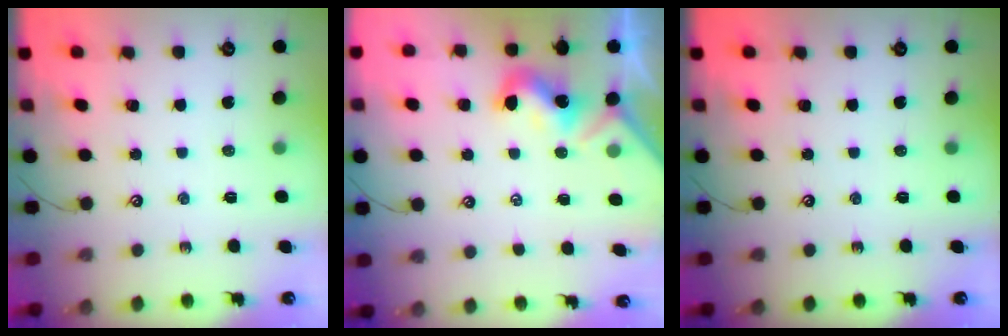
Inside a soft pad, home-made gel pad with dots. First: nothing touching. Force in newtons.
{"total": 1.8, "press": 1.7, "slide": 0.3}
{"total": 0.0}